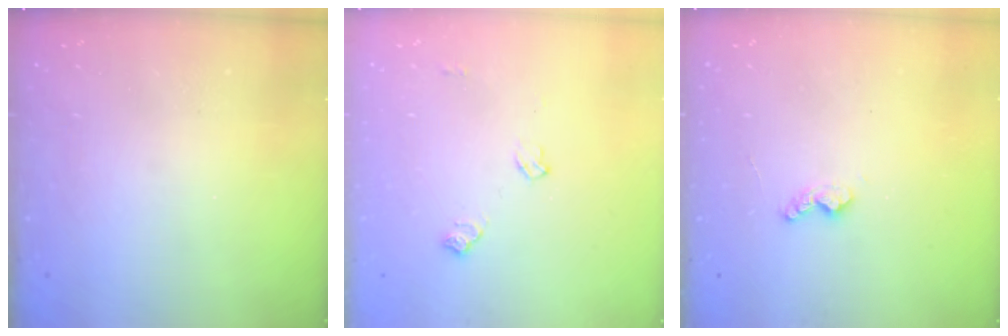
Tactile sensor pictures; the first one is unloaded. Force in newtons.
{"total": 6.4, "press": 6.3, "slide": 0.9}
{"total": 5.9, "press": 5.9, "slide": 0.5}